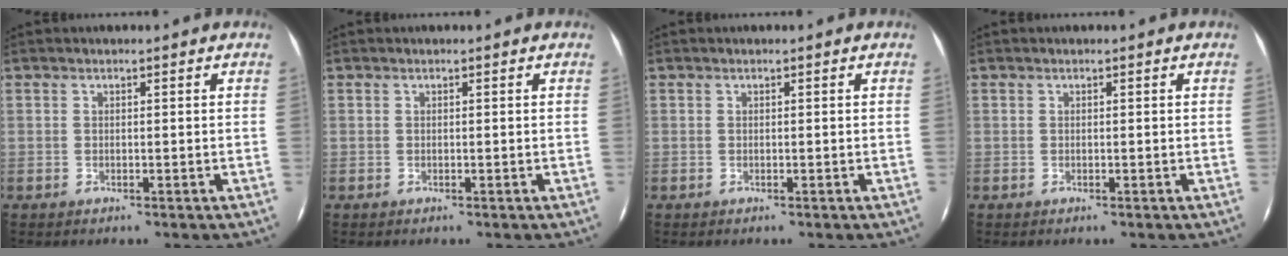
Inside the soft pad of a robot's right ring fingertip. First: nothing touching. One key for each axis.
{"total": 0.0}
{"total": 0.0}
{"total": 0.0}